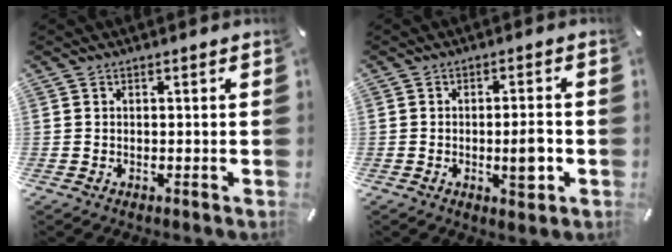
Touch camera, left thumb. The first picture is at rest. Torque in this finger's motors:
{"motor_torque": [1.11, 1.18, 0.54, -0.02, 0.21]}